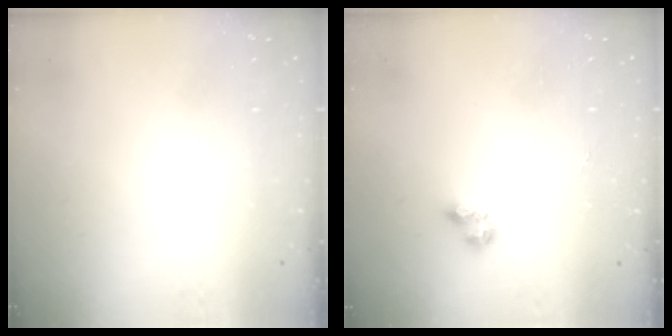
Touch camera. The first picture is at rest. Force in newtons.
{"total": 3.0, "press": 2.9, "slide": 0.5}